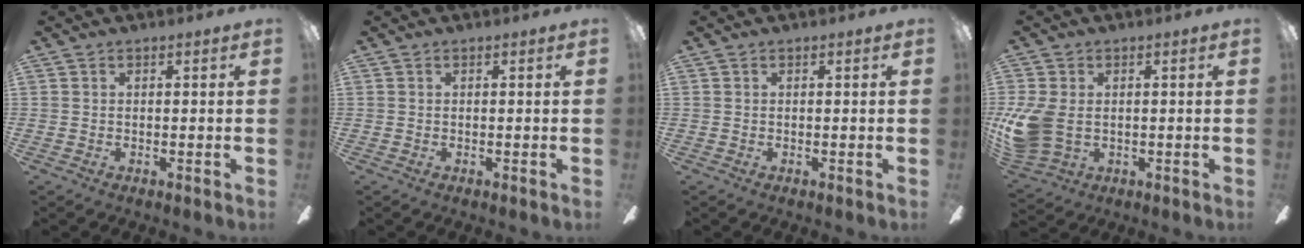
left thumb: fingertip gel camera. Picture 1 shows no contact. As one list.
[{"total": 0.0}, {"total": 0.0}, {"total": 10.0, "force": [-0.3, 6.9, 7.1], "torque": [-0.165, 0.004, 0.000]}]